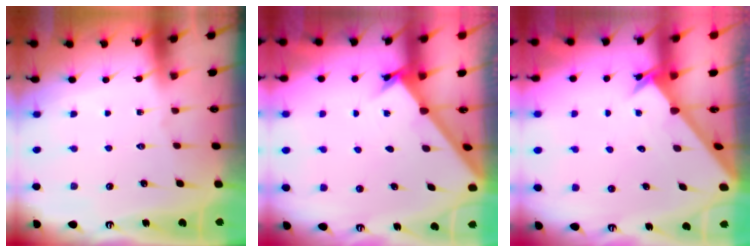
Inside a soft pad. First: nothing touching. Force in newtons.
{"total": 1.8, "press": 1.8, "slide": 0.1}
{"total": 2.6, "press": 2.6, "slide": 0.2}